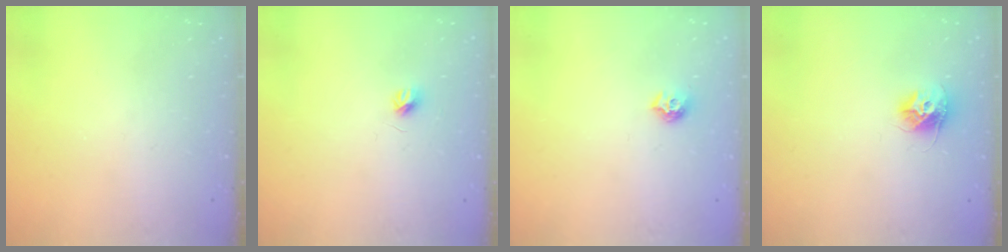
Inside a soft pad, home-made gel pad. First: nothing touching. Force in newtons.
{"total": 3.6, "press": 3.6, "slide": 0.4}
{"total": 6.9, "press": 6.8, "slide": 0.7}
{"total": 9.5, "press": 9.5, "slide": 0.2}